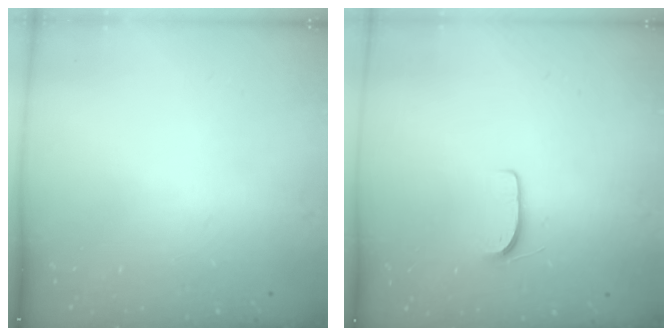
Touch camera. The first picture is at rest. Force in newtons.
{"total": 5.2, "press": 5.2, "slide": 0.5}